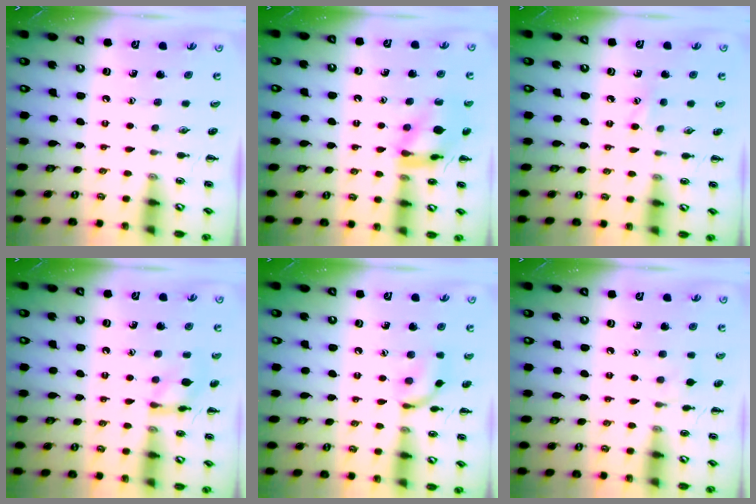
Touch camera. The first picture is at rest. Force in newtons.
{"total": 13.8, "press": 13.8, "slide": 1.5}
{"total": 2.4, "press": 2.3, "slide": 0.8}
{"total": 9.7, "press": 9.7, "slide": 0.6}
{"total": 9.6, "press": 9.6, "slide": 0.4}
{"total": 5.6, "press": 5.3, "slide": 1.6}